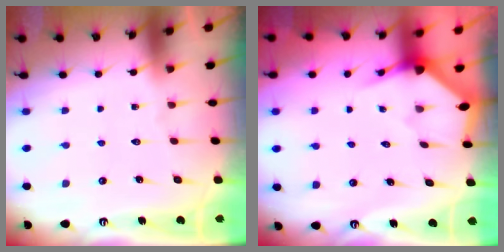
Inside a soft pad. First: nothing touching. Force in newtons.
{"total": 3.3, "press": 3.3, "slide": 0.3}